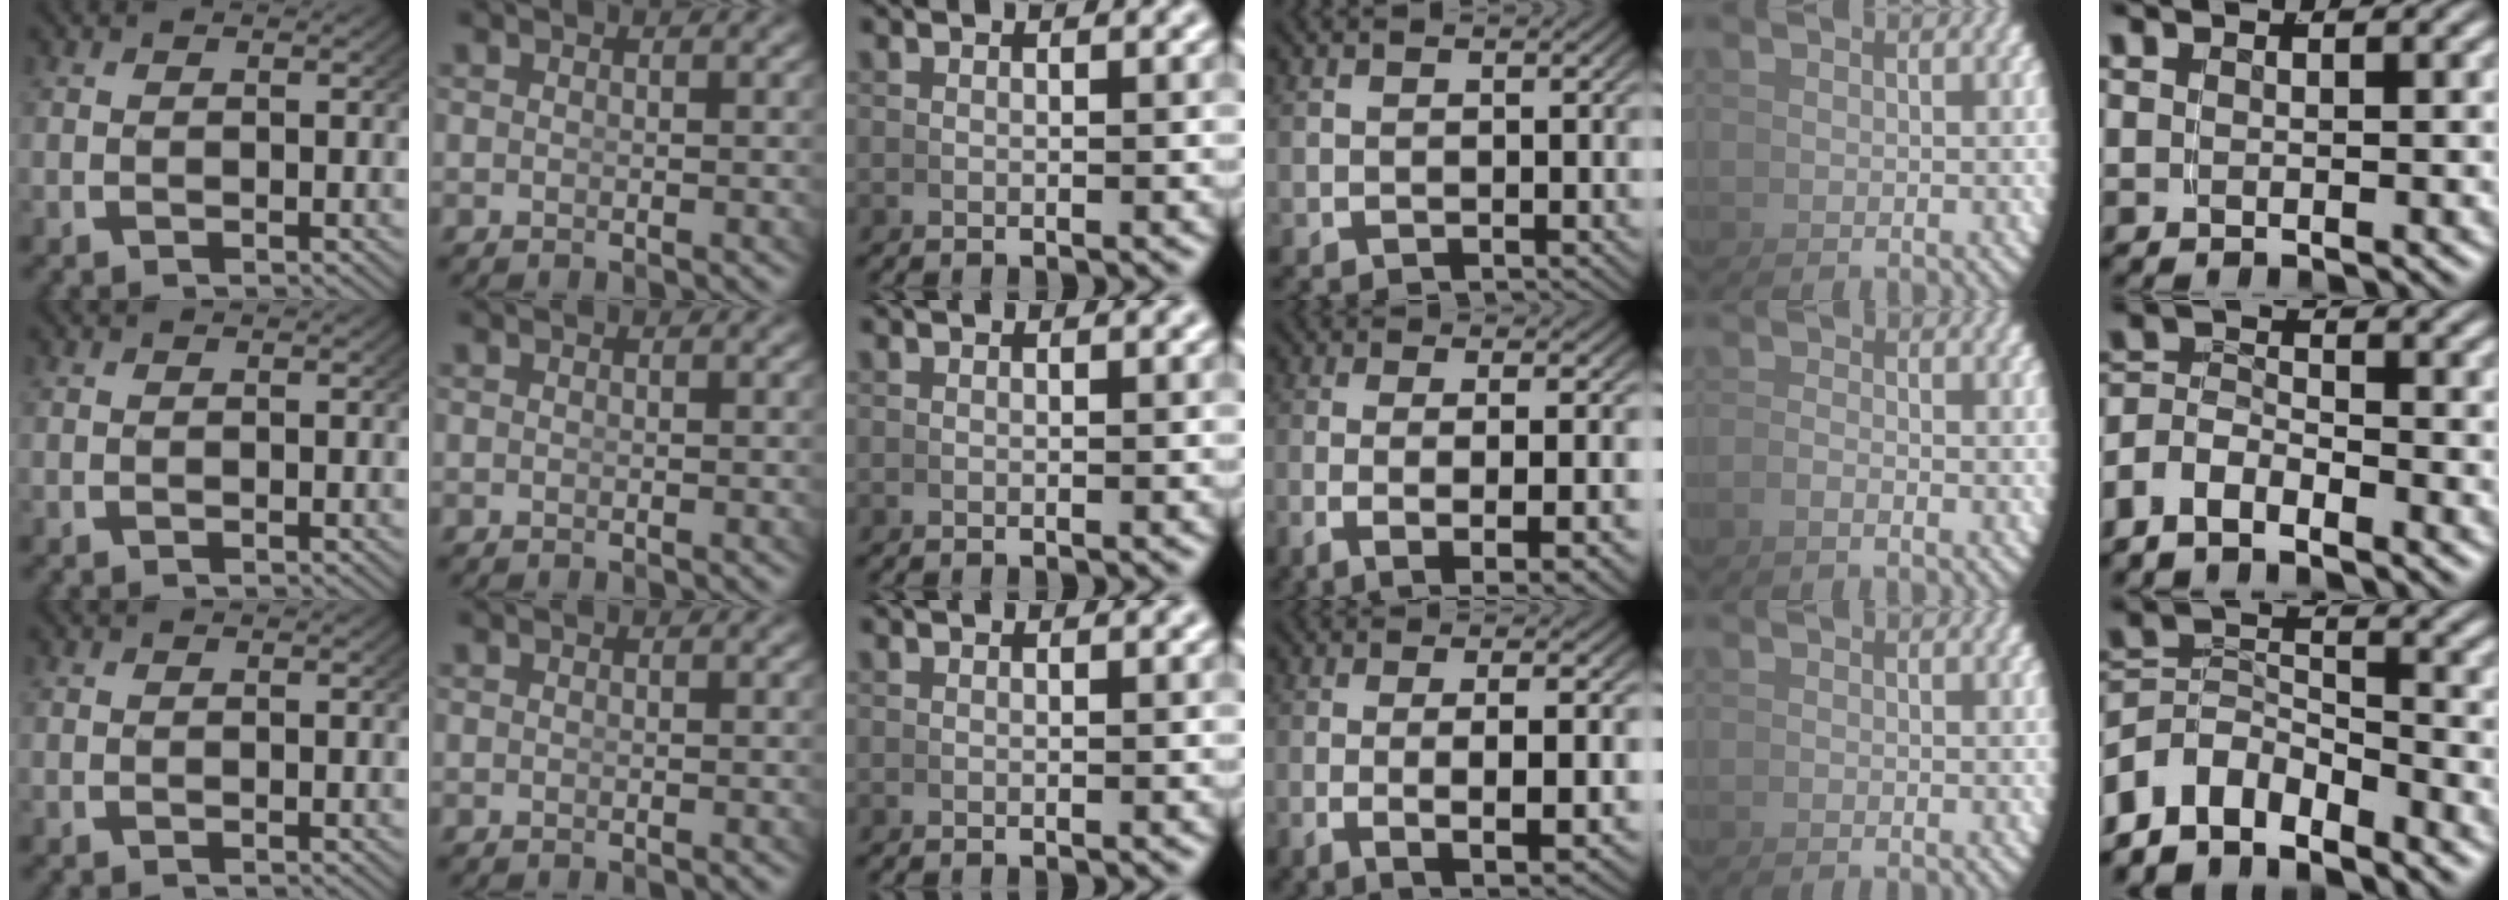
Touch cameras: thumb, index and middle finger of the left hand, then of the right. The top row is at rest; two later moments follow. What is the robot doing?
{"motion": "lift_and_place", "object": "hoodie"}